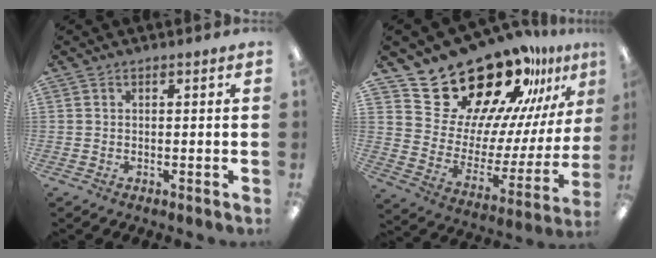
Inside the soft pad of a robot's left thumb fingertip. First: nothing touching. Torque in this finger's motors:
{"motor_torque": [1.24, 1.30, 1.35, -1.42, 0.10]}